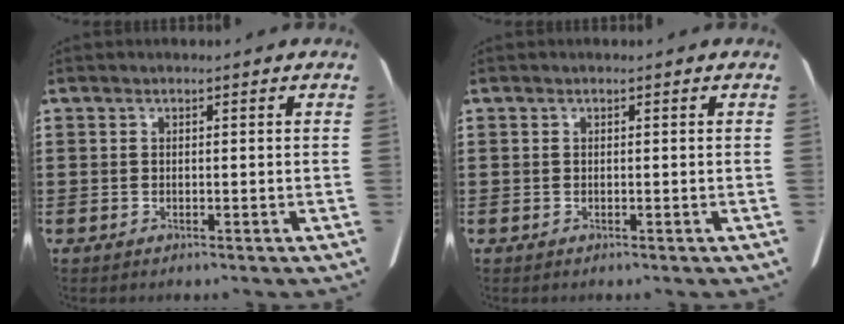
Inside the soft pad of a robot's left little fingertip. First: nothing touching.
{"total": 0.0}